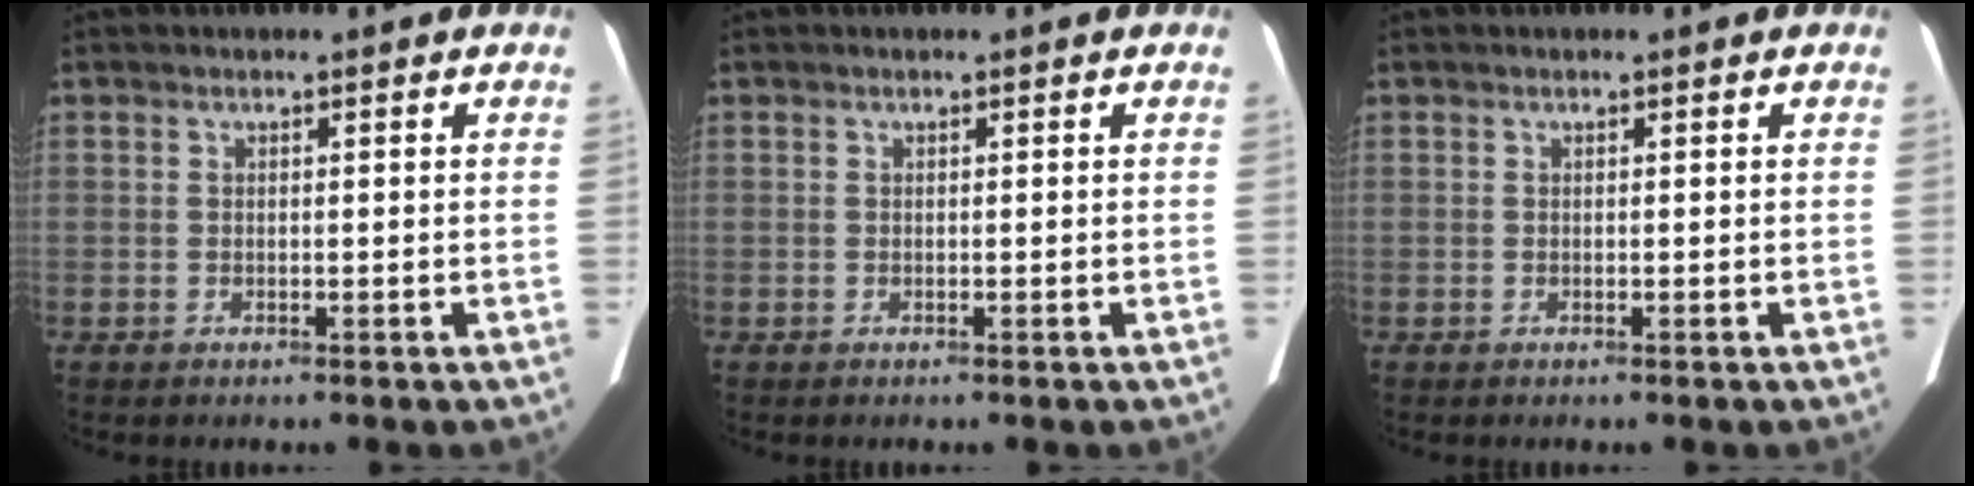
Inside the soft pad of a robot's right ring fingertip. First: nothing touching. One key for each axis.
{"total": 0.0}
{"total": 0.0}